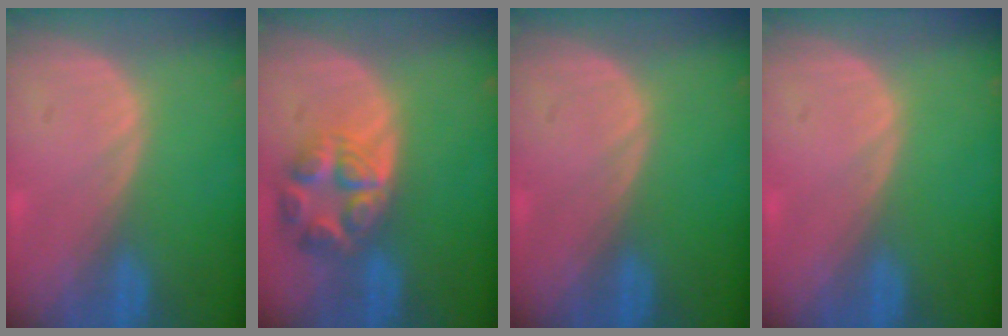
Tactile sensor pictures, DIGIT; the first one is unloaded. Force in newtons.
{"total": 7.6, "press": 6.8, "slide": 3.5}
{"total": 0.0}
{"total": 0.0}